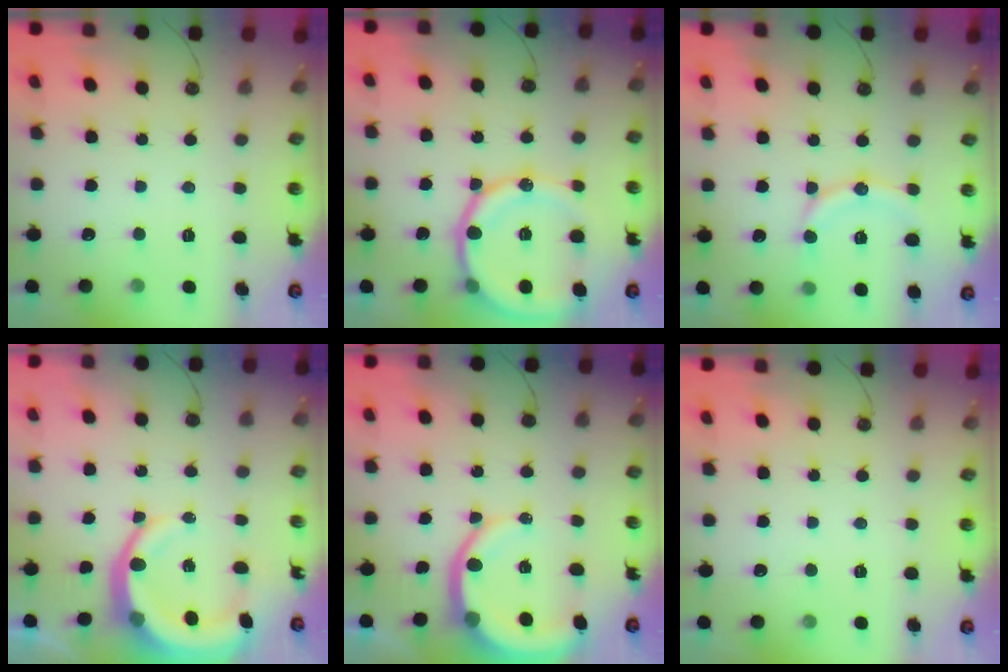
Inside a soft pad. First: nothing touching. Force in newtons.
{"total": 17.4, "press": 17.0, "slide": 3.7}
{"total": 11.7, "press": 11.4, "slide": 2.7}
{"total": 13.0, "press": 12.7, "slide": 2.8}
{"total": 9.6, "press": 9.5, "slide": 1.4}
{"total": 0.0}